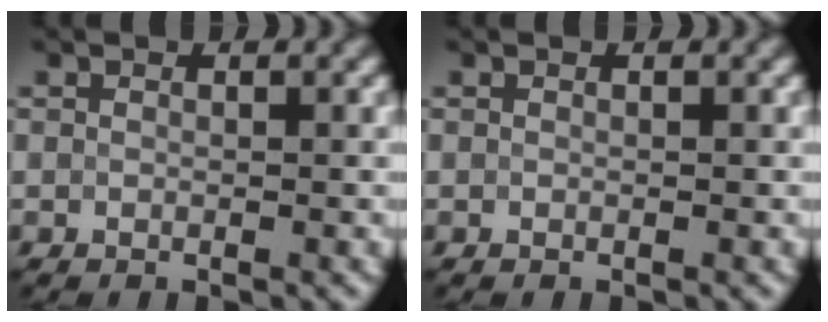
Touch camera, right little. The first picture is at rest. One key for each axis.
{"total": 0.0}